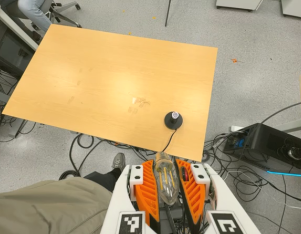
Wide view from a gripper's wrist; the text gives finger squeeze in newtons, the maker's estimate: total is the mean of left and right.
{"total": 22.9, "left": 24.7, "right": 21.2}